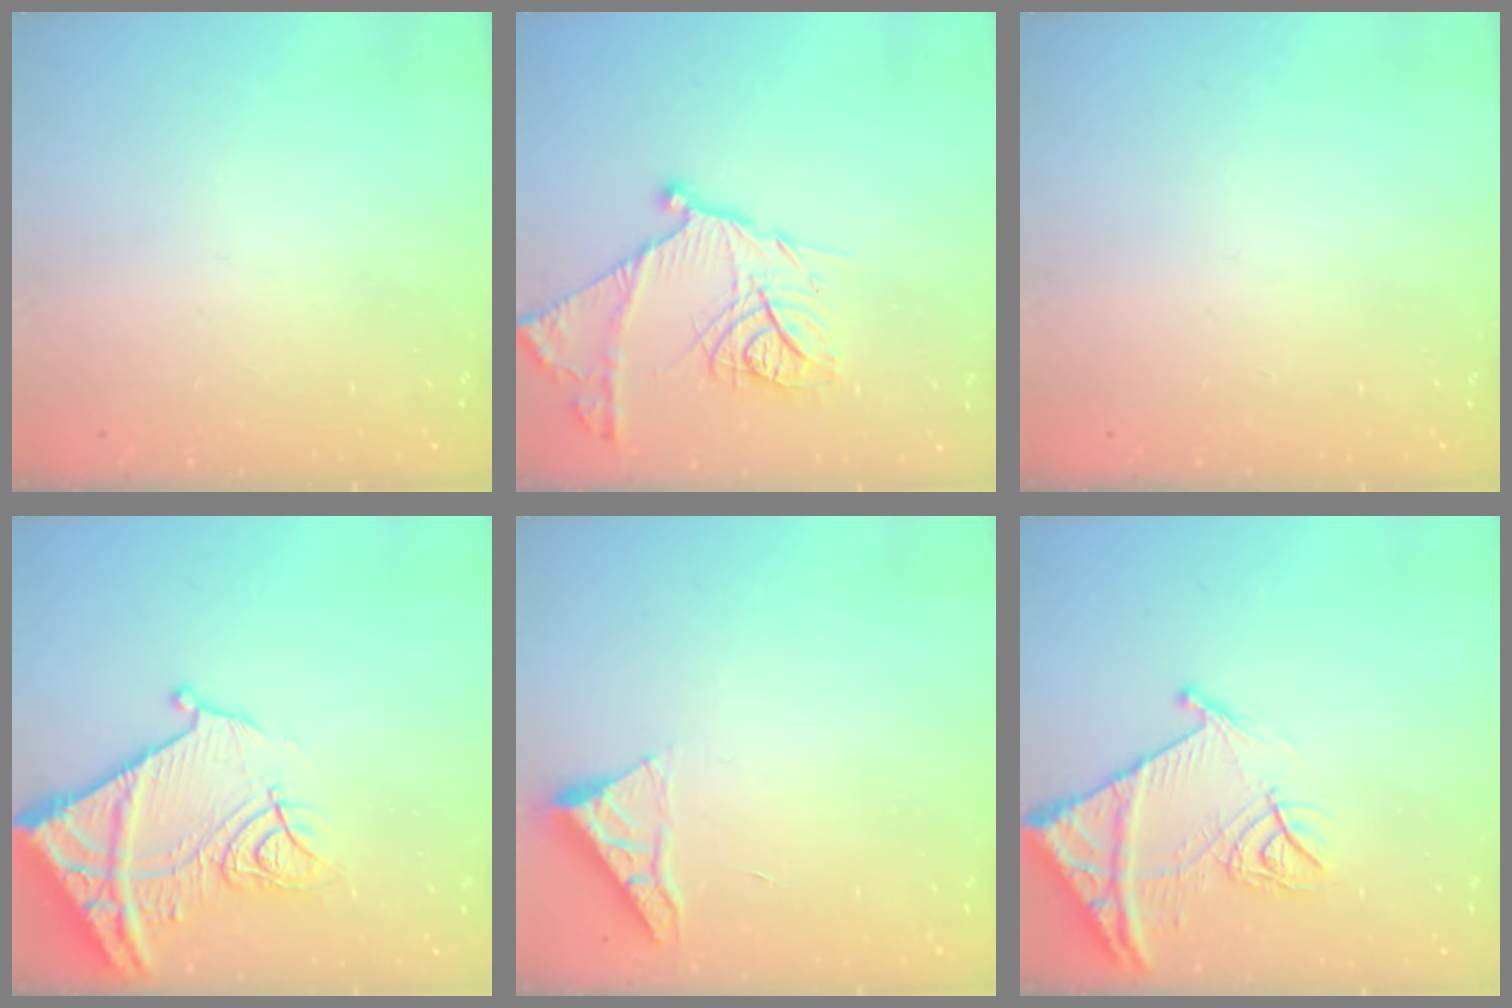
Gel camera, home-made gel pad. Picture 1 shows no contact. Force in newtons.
{"total": 18.1, "press": 18.0, "slide": 1.6}
{"total": 0.0}
{"total": 18.1, "press": 18.0, "slide": 1.9}
{"total": 5.3, "press": 5.3, "slide": 0.5}
{"total": 13.6, "press": 13.6, "slide": 1.5}